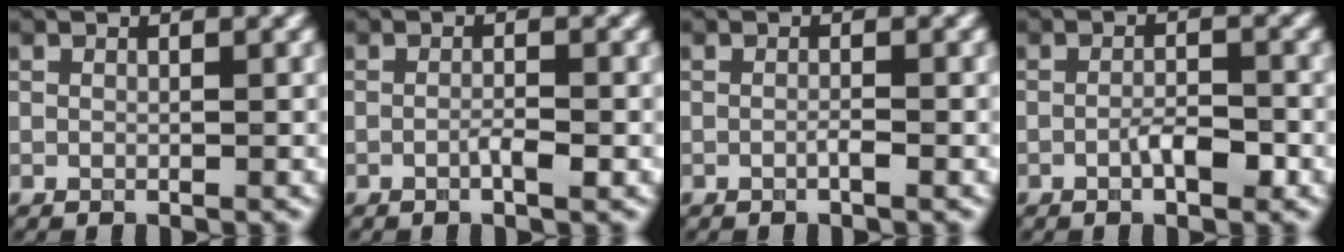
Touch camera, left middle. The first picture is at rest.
{"total": 1.4, "force": [-0.5, 0.2, 1.3], "torque": [-0.023, -0.002, -0.011]}
{"total": 0.7, "force": [-0.4, 0.1, 0.6], "torque": [-0.010, 0.000, -0.008]}
{"total": 2.3, "force": [-0.9, 0.8, 2.0], "torque": [-0.037, -0.002, -0.017]}